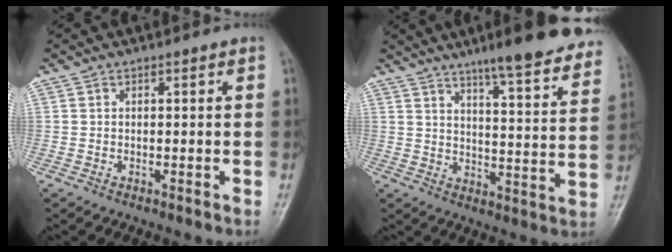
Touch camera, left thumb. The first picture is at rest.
{"total": 19.6, "force": [15.0, 2.9, 12.2], "torque": [-0.133, -0.062, 0.192]}